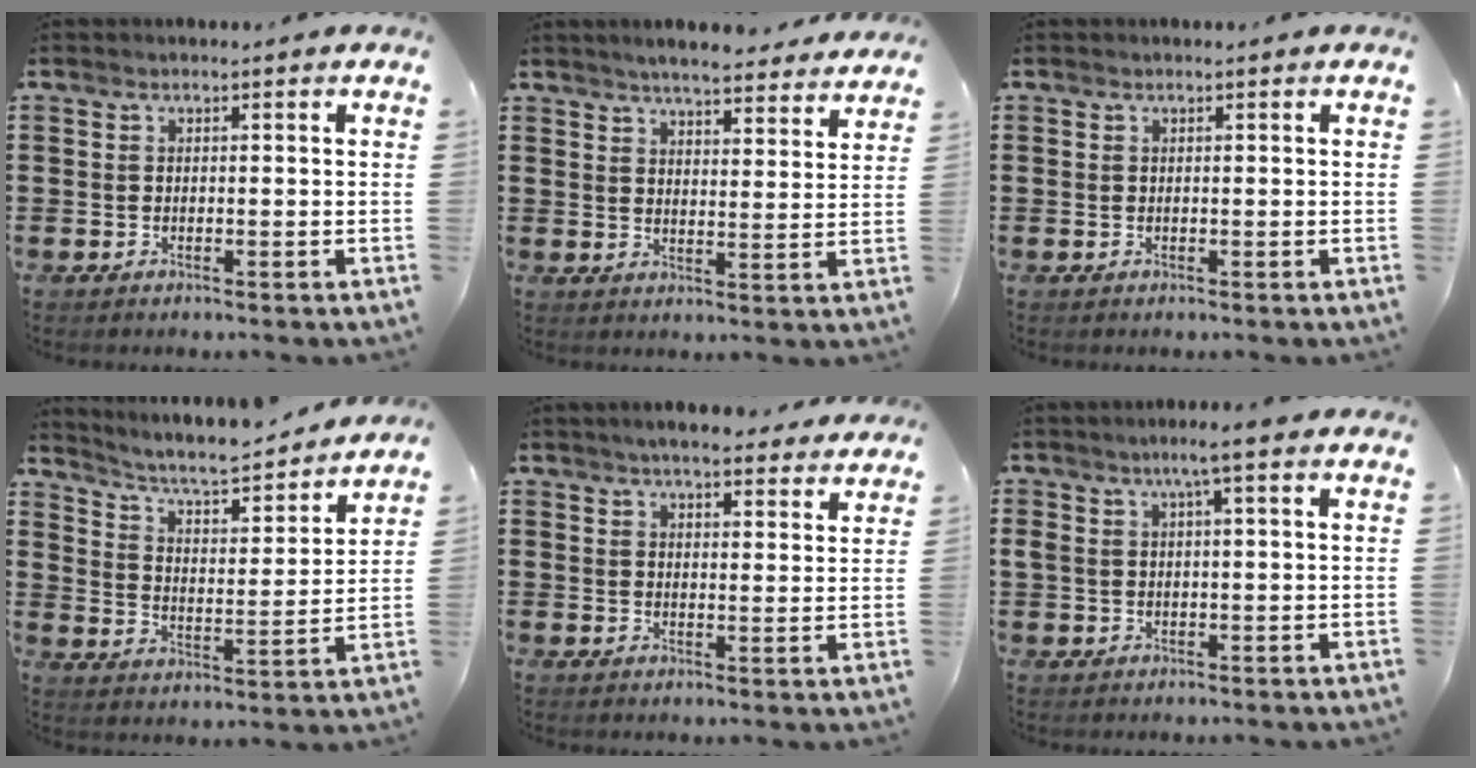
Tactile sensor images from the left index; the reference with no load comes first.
{"total": 4.8, "force": [4.7, 0.0, 1.0], "torque": [-0.038, -0.024, 0.083]}
{"total": 0.0}
{"total": 5.3, "force": [4.9, 0.6, 2.0], "torque": [-0.062, -0.038, 0.075]}
{"total": 4.7, "force": [4.5, 0.5, 1.4], "torque": [-0.039, -0.009, 0.082]}
{"total": 3.6, "force": [1.6, 0.4, 3.2], "torque": [-0.066, 0.003, 0.025]}